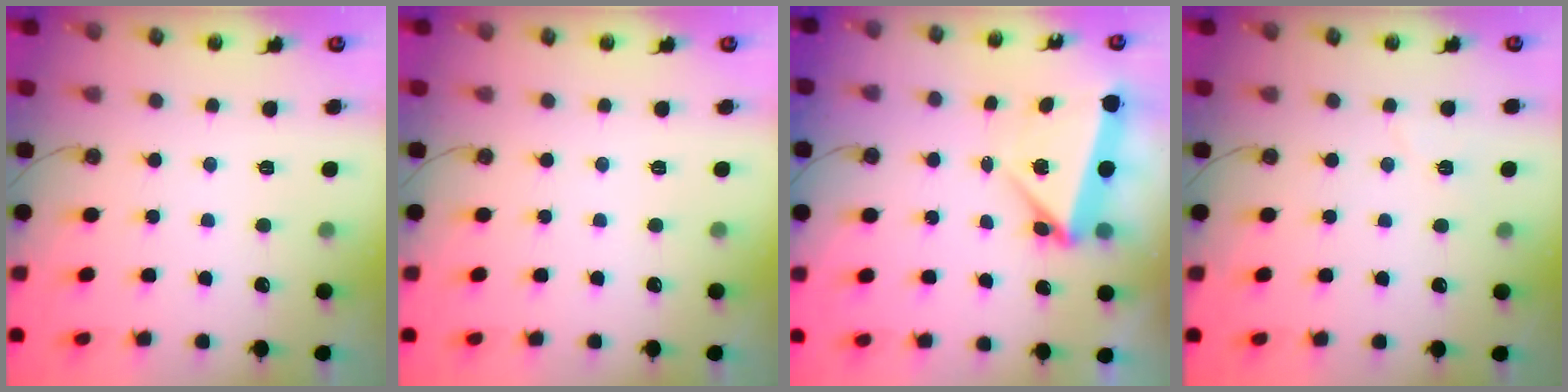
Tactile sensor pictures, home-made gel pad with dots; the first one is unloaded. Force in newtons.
{"total": 0.0}
{"total": 5.7, "press": 5.7, "slide": 0.7}
{"total": 4.7, "press": 4.3, "slide": 2.0}